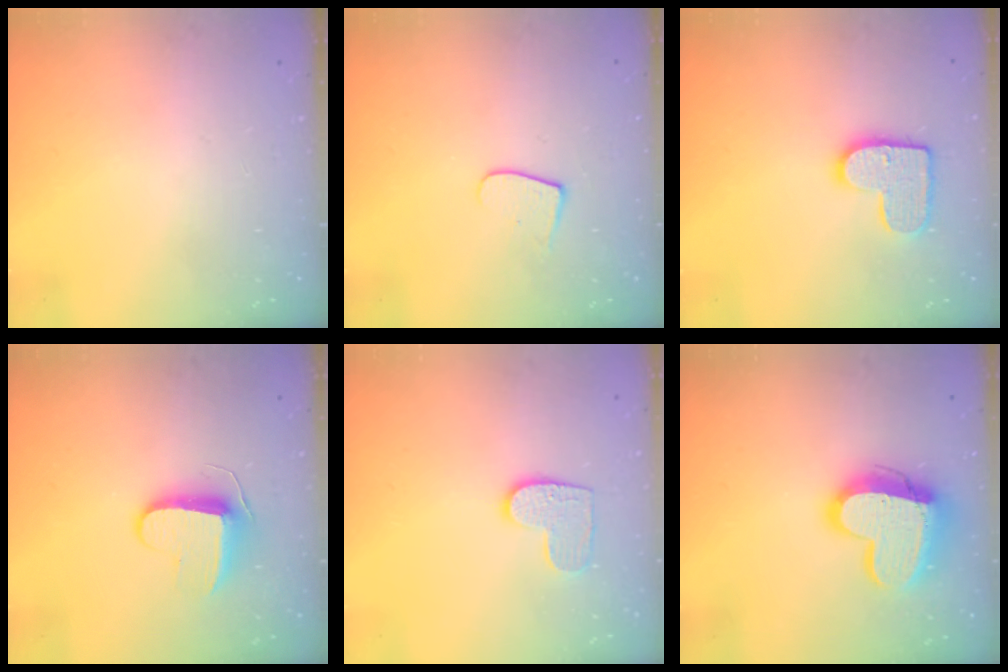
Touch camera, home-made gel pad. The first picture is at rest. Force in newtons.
{"total": 6.7, "press": 6.7, "slide": 0.6}
{"total": 11.8, "press": 11.7, "slide": 0.6}
{"total": 8.8, "press": 8.7, "slide": 0.5}
{"total": 8.9, "press": 8.9, "slide": 0.5}
{"total": 16.7, "press": 16.7, "slide": 1.1}